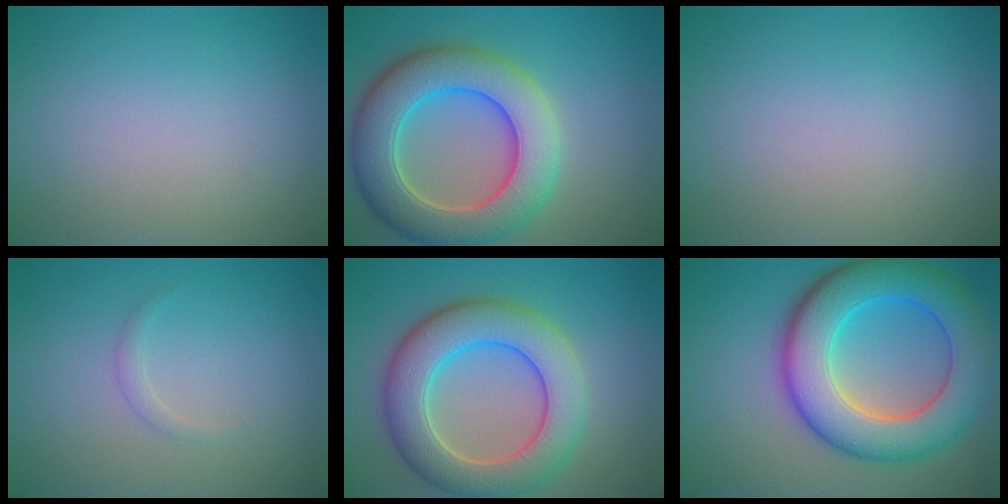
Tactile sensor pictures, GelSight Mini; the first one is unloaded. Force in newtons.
{"total": 9.3, "press": 9.3, "slide": 0.8}
{"total": 0.0}
{"total": 0.7, "press": 0.7, "slide": 0.0}
{"total": 8.2, "press": 8.2, "slide": 0.2}
{"total": 10.6, "press": 10.5, "slide": 0.7}